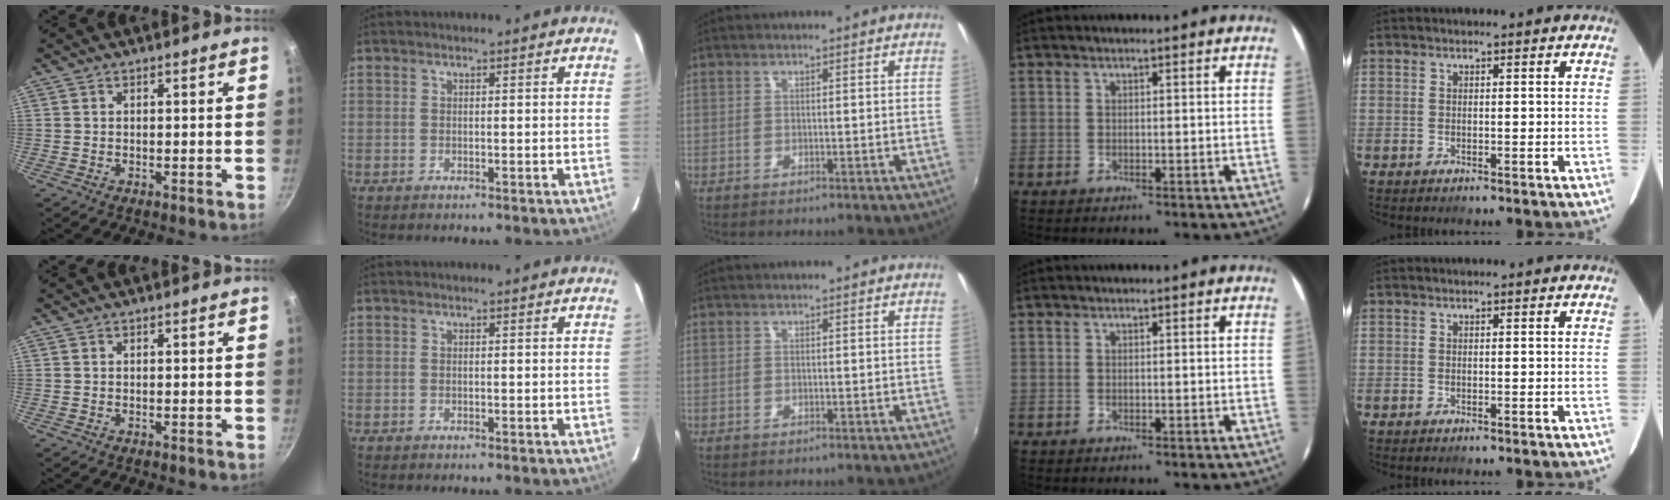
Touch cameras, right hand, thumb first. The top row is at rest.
{}